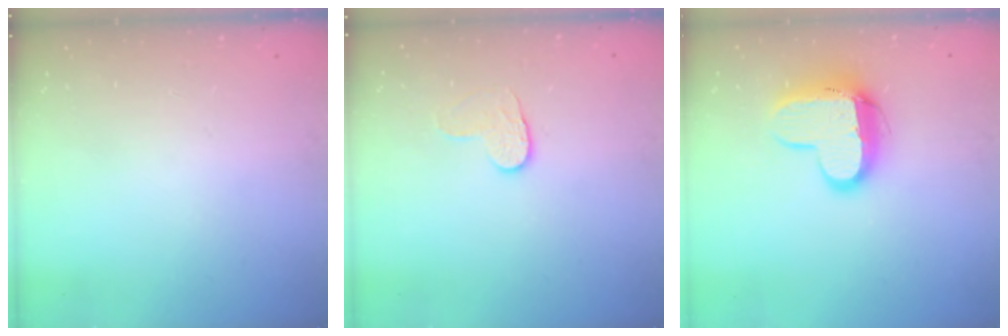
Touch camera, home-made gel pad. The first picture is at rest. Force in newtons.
{"total": 5.0, "press": 4.9, "slide": 0.5}
{"total": 12.0, "press": 11.9, "slide": 1.1}